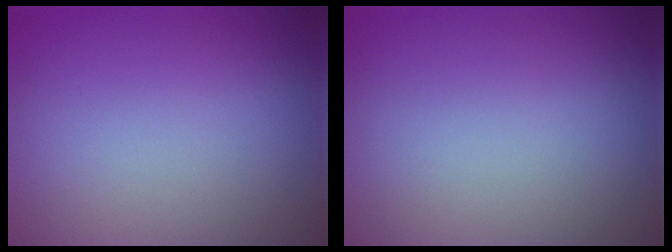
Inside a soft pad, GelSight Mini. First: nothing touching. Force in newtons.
{"total": 0.0}